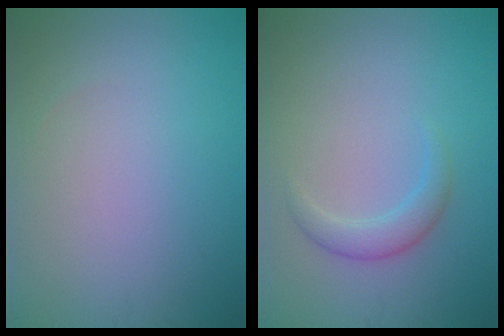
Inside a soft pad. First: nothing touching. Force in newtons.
{"total": 2.0, "press": 2.0, "slide": 0.1}